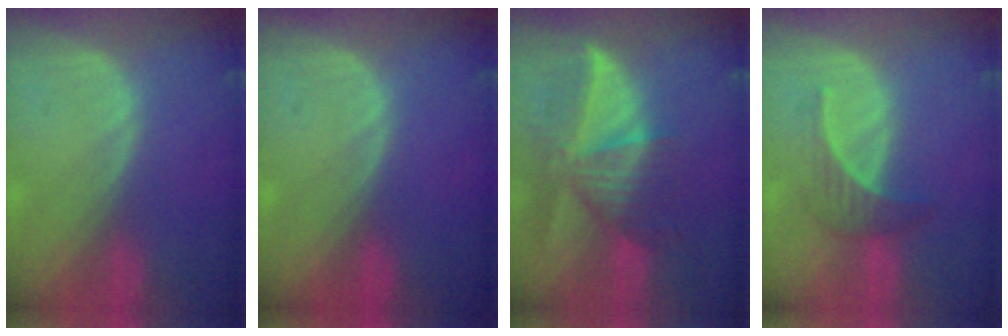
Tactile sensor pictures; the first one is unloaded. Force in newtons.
{"total": 0.0}
{"total": 9.3, "press": 8.4, "slide": 4.0}
{"total": 3.8, "press": 3.8, "slide": 0.8}